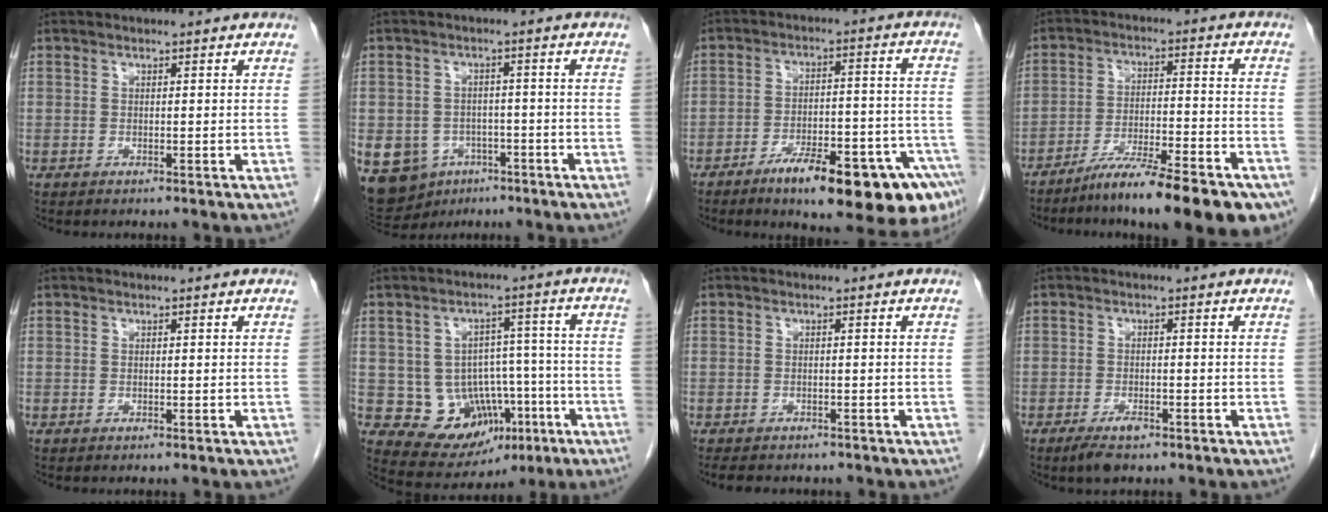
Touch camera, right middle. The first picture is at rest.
{"total": 13.9, "force": [-6.3, 11.2, 5.1], "torque": [-0.140, 0.004, -0.084]}
{"total": 18.7, "force": [-11.9, 3.4, 13.9], "torque": [-0.123, 0.028, -0.167]}
{"total": 18.0, "force": [-13.7, 2.3, 11.5], "torque": [-0.123, 0.001, -0.211]}
{"total": 0.0}
{"total": 11.6, "force": [-3.6, 9.3, 5.9], "torque": [-0.081, 0.031, -0.032]}
{"total": 6.0, "force": [-5.1, 2.3, 2.2], "torque": [-0.032, -0.004, -0.064]}
{"total": 3.3, "force": [-2.2, 1.0, 2.2], "torque": [-0.045, -0.003, -0.035]}